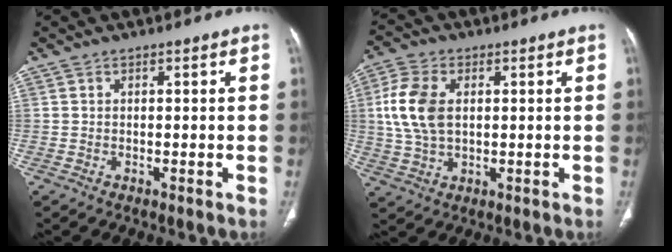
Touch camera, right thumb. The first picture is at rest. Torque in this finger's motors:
{"motor_torque": [0.31, -0.01, 0.80, -0.58, 0.21]}